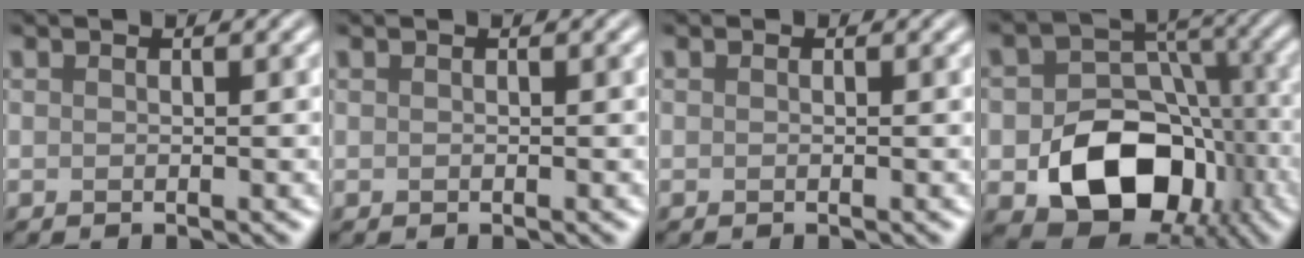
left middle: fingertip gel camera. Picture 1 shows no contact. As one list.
[{"total": 0.0}, {"total": 0.0}, {"total": 11.8, "force": [-4.0, 8.4, 7.3], "torque": [-0.113, -0.011, -0.060]}]